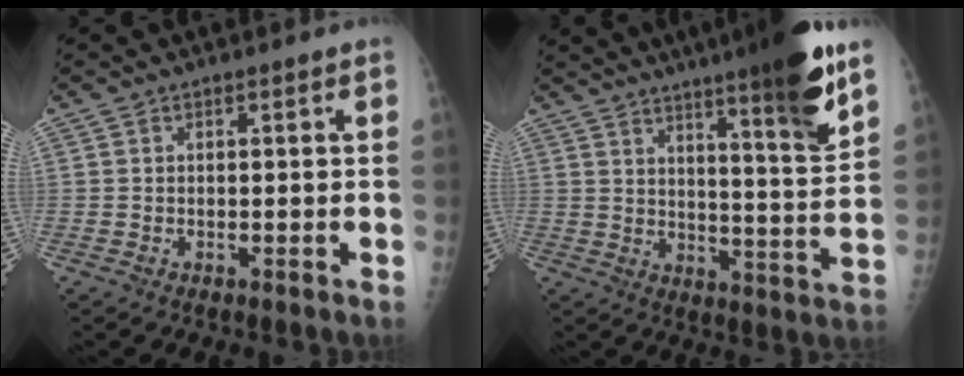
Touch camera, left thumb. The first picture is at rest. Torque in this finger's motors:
{"motor_torque": [2.92, 2.07, 1.30, -0.86, 0.26]}